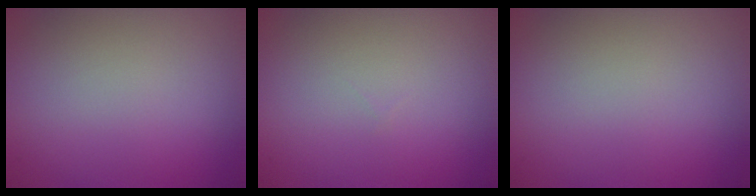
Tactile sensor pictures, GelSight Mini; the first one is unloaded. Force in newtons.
{"total": 0.0}
{"total": 0.0}